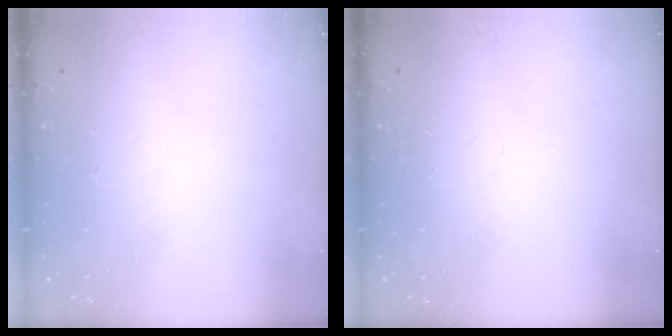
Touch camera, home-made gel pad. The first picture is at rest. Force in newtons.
{"total": 0.0}